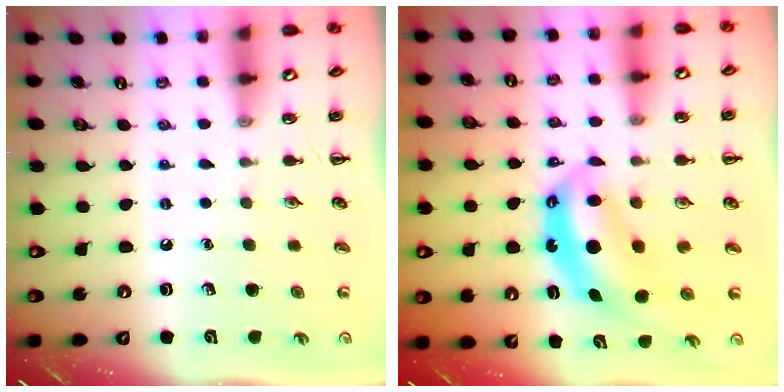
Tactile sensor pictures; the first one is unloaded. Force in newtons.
{"total": 6.8, "press": 6.7, "slide": 1.1}